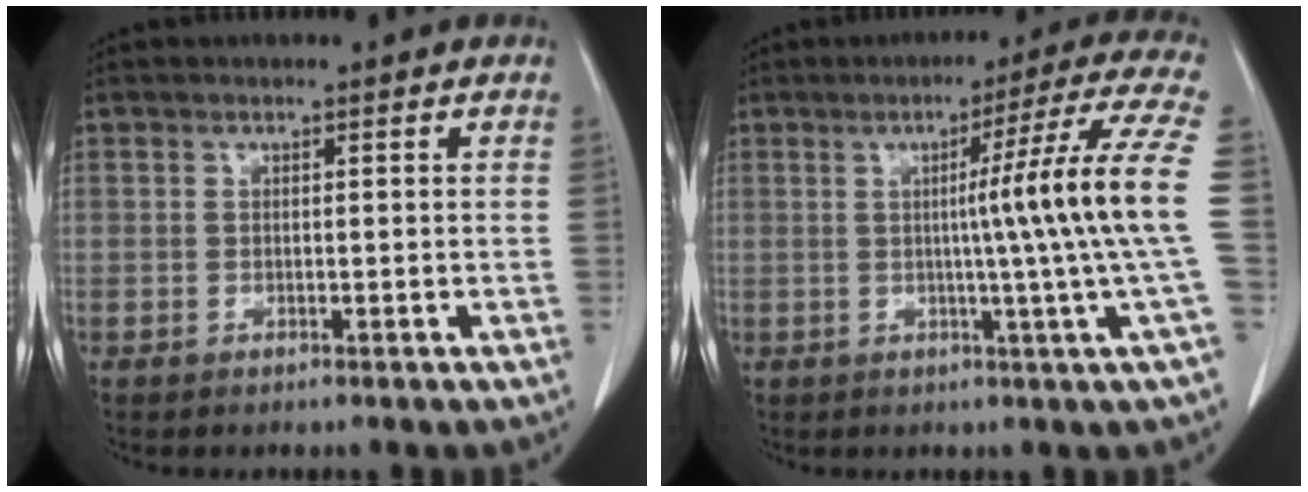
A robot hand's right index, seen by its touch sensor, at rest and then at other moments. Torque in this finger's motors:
{"motor_torque": [0.94, -0.08, 0.45, 0.13]}